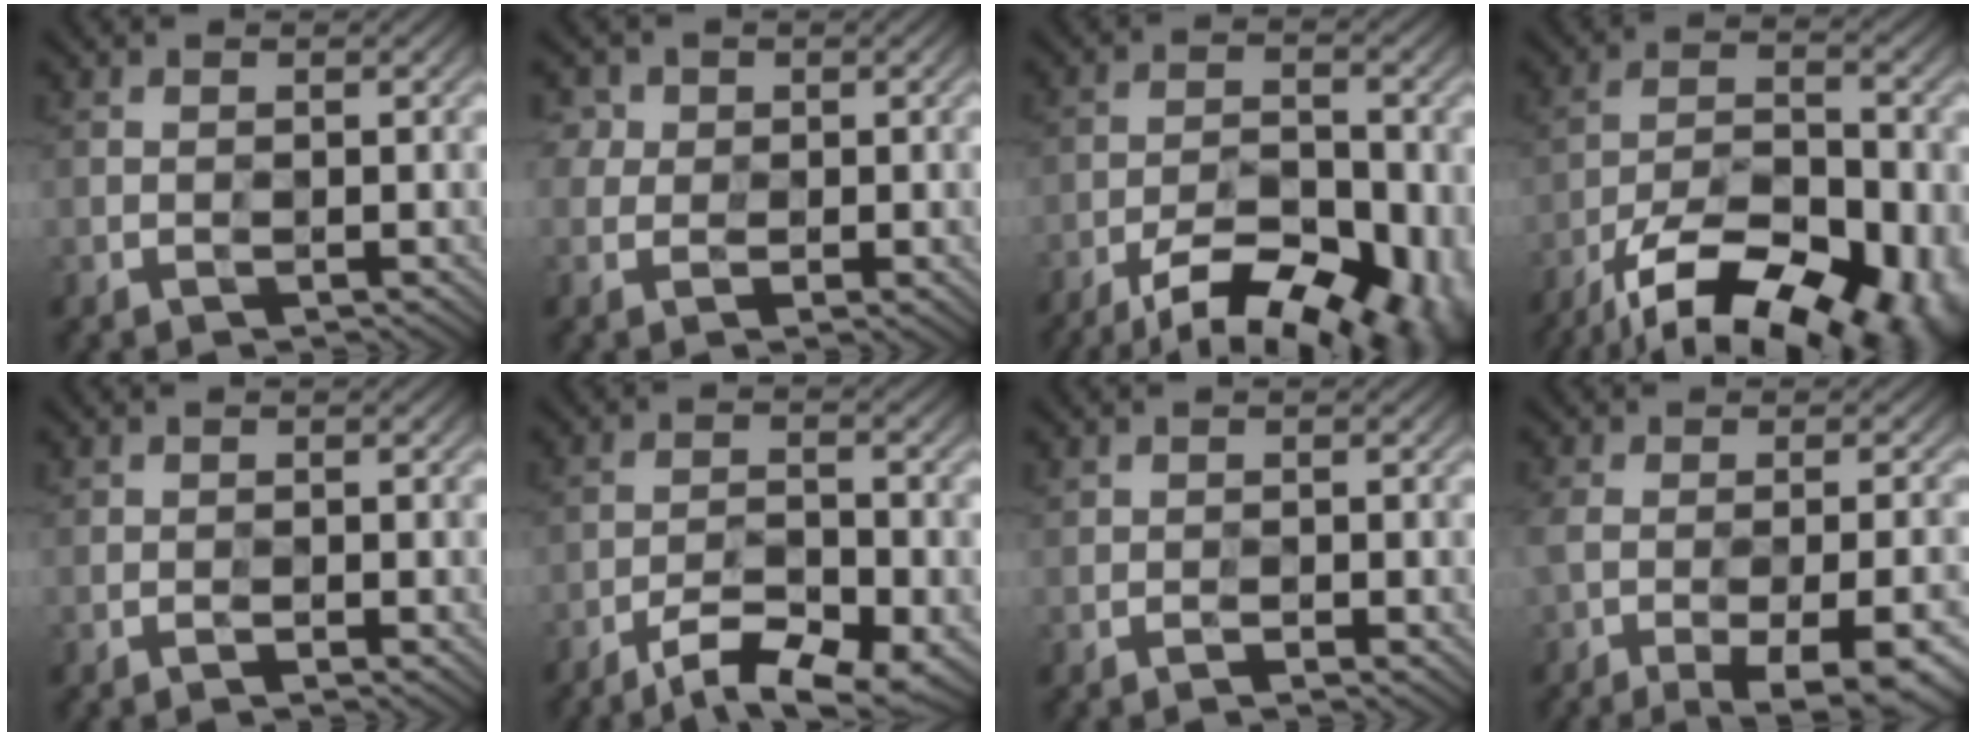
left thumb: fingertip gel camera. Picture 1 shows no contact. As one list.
[{"total": 2.9, "force": [1.0, 2.6, 0.8], "torque": [-0.023, 0.001, 0.014]}, {"total": 12.3, "force": [-9.0, 4.2, 7.1], "torque": [-0.113, -0.011, -0.133]}, {"total": 15.8, "force": [-11.4, 5.7, 9.3], "torque": [-0.146, -0.022, -0.178]}, {"total": 1.1, "force": [-0.6, 0.5, 0.8], "torque": [-0.009, 0.000, -0.012]}, {"total": 8.5, "force": [-6.8, 2.0, 4.7], "torque": [-0.083, -0.008, -0.104]}, {"total": 1.5, "force": [-0.6, 0.6, 1.2], "torque": [-0.020, -0.001, -0.012]}, {"total": 12.0, "force": [-6.4, 4.2, 9.3], "torque": [-0.183, -0.026, -0.077]}]